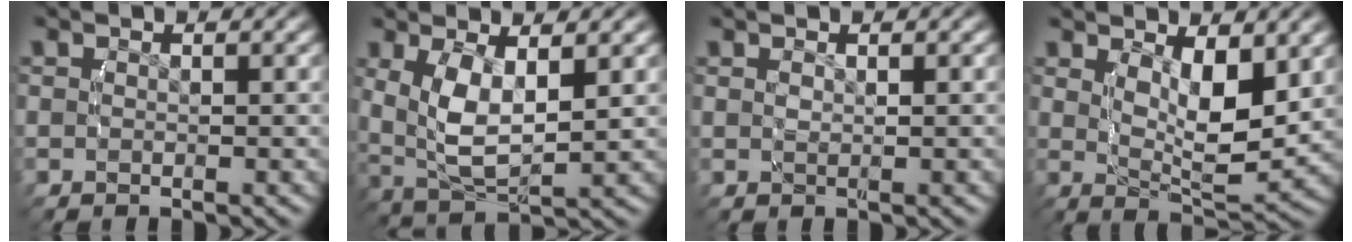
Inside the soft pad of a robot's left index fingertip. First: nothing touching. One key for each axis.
{"total": 6.7, "fx": 0.7, "fy": 4.2, "fz": 5.2, "tx": -0.125, "ty": -0.026, "tz": 0.028}
{"total": 0.8, "fx": 0.4, "fy": -0.2, "fz": 0.6, "tx": -0.005, "ty": 0.003, "tz": 0.010}
{"total": 5.5, "fx": 1.6, "fy": 1.6, "fz": 5.0, "tx": -0.081, "ty": -0.020, "tz": 0.033}